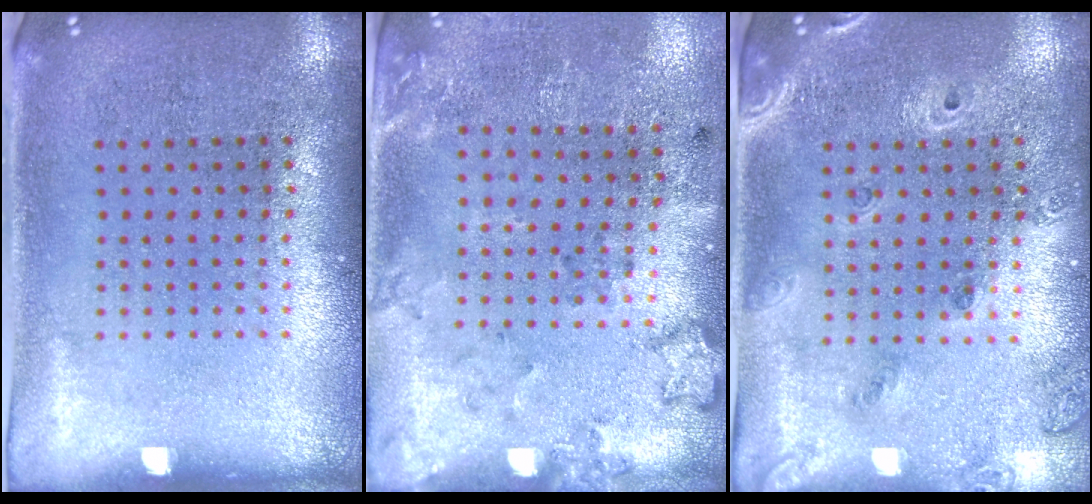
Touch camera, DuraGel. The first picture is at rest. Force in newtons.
{"total": 2.0, "press": 1.4, "slide": 1.5}
{"total": 1.5, "press": 1.4, "slide": 0.6}